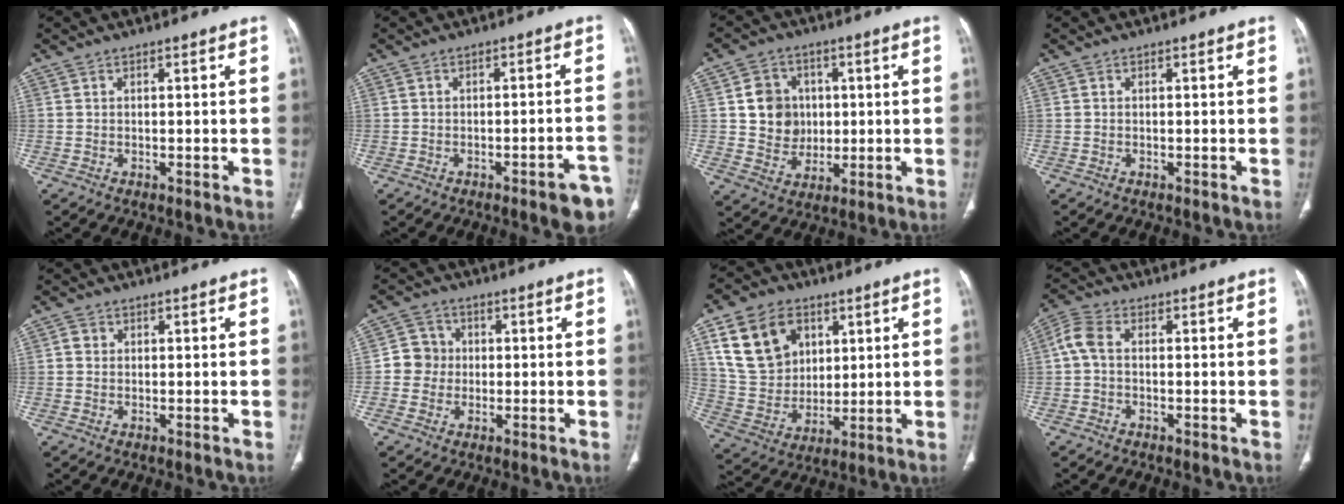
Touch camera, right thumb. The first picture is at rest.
{"total": 6.4, "force": [-4.0, 1.3, 4.8], "torque": [-0.043, 0.021, -0.046]}
{"total": 9.2, "force": [1.4, 8.3, 3.6], "torque": [-0.020, -0.002, 0.032]}
{"total": 0.0}
{"total": 1.3, "force": [0.2, 1.2, 0.4], "torque": [-0.002, 0.002, 0.003]}
{"total": 5.2, "force": [-0.2, 5.1, 1.2], "torque": [0.009, 0.010, -0.013]}
{"total": 16.5, "force": [7.0, 12.3, 8.4], "torque": [-0.133, -0.015, 0.143]}
{"total": 4.3, "force": [0.1, 2.6, 3.4], "torque": [-0.081, 0.012, -0.005]}